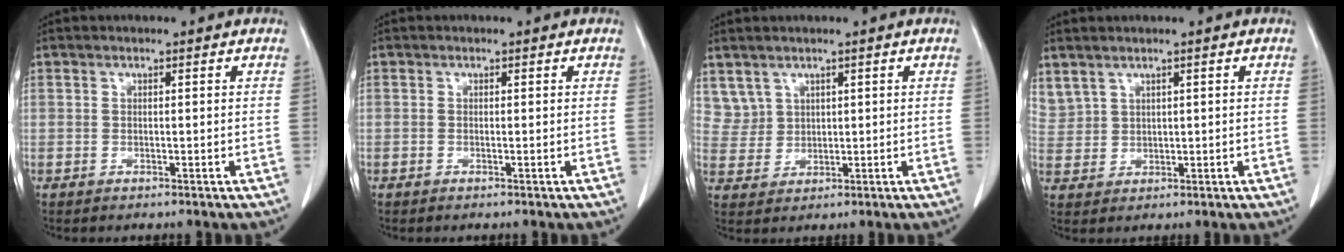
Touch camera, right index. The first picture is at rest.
{"total": 0.0}
{"total": 4.0, "force": [2.7, 3.0, 0.0], "torque": [0.004, 0.005, 0.062]}
{"total": 5.5, "force": [3.4, 3.8, 1.9], "torque": [-0.056, 0.013, 0.087]}